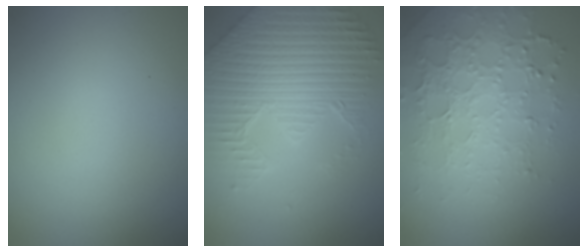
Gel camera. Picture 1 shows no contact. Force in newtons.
{"total": 7.4, "press": 5.6, "slide": 4.8}
{"total": 4.9, "press": 4.3, "slide": 2.5}